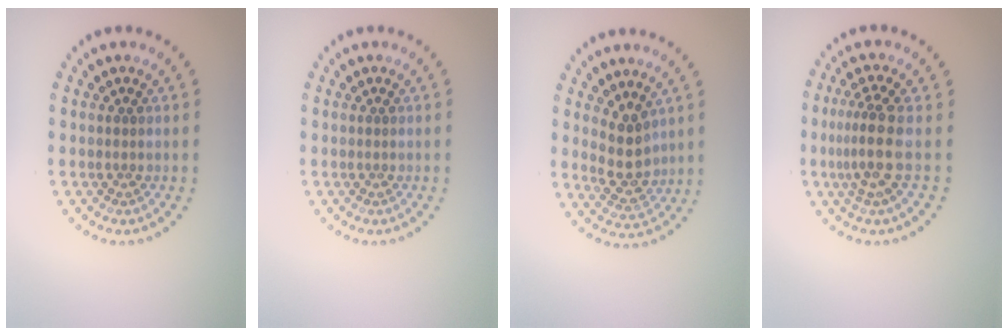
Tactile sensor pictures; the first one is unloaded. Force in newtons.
{"total": 0.0}
{"total": 3.1, "press": 2.9, "slide": 1.3}
{"total": 3.2, "press": 2.4, "slide": 2.1}